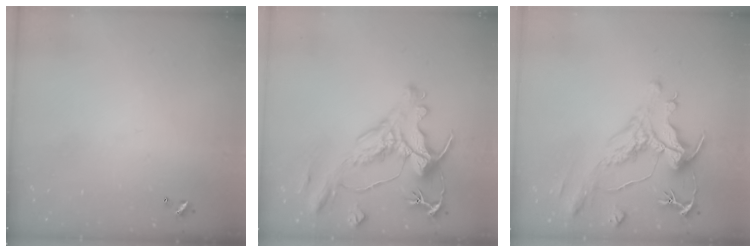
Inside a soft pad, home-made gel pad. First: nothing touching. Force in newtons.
{"total": 2.8, "press": 2.4, "slide": 1.5}
{"total": 1.9, "press": 0.9, "slide": 1.6}